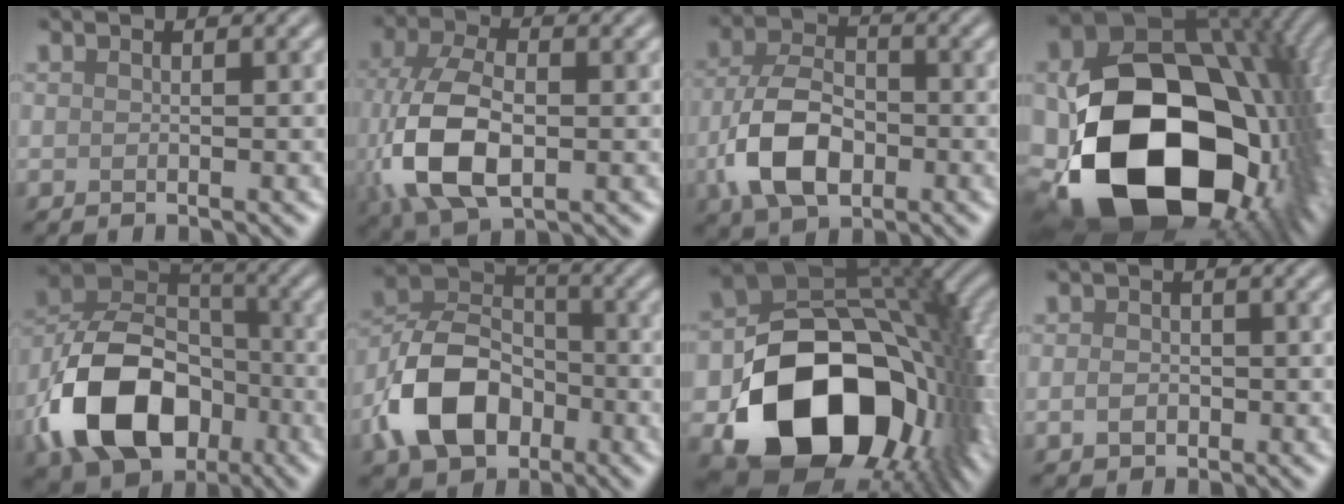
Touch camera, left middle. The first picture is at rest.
{"total": 9.7, "force": [-1.4, 5.8, 7.6], "torque": [-0.193, -0.008, -0.027]}
{"total": 7.6, "force": [-2.4, 4.7, 5.5], "torque": [-0.116, 0.005, -0.053]}
{"total": 22.2, "force": [-4.7, 15.5, 15.2], "torque": [-0.306, -0.067, -0.037]}
{"total": 12.2, "force": [-4.8, 8.4, 7.4], "torque": [-0.147, 0.005, -0.100]}
{"total": 9.1, "force": [-3.7, 6.3, 5.4], "torque": [-0.107, 0.012, -0.084]}
{"total": 17.4, "force": [-5.2, 12.4, 11.0], "torque": [-0.172, -0.057, -0.069]}
{"total": 1.6, "force": [-0.4, 1.3, 0.8], "torque": [-0.011, 0.002, -0.014]}